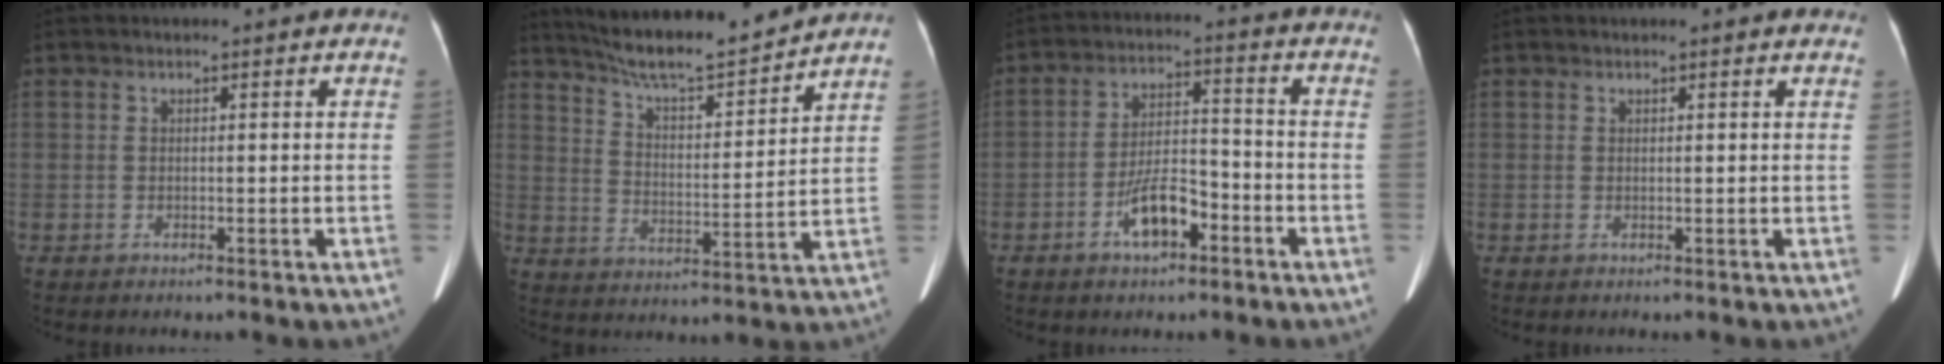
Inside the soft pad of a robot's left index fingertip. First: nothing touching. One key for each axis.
{"total": 14.5, "fx": 13.5, "fy": 0.5, "fz": 5.3, "tx": -0.096, "ty": 0.000, "tz": 0.218}
{"total": 7.5, "fx": -3.9, "fy": 2.8, "fz": 5.7, "tx": -0.111, "ty": 0.013, "tz": -0.068}
{"total": 1.0, "fx": 0.8, "fy": 0.2, "fz": 0.5, "tx": -0.006, "ty": 0.004, "tz": 0.006}